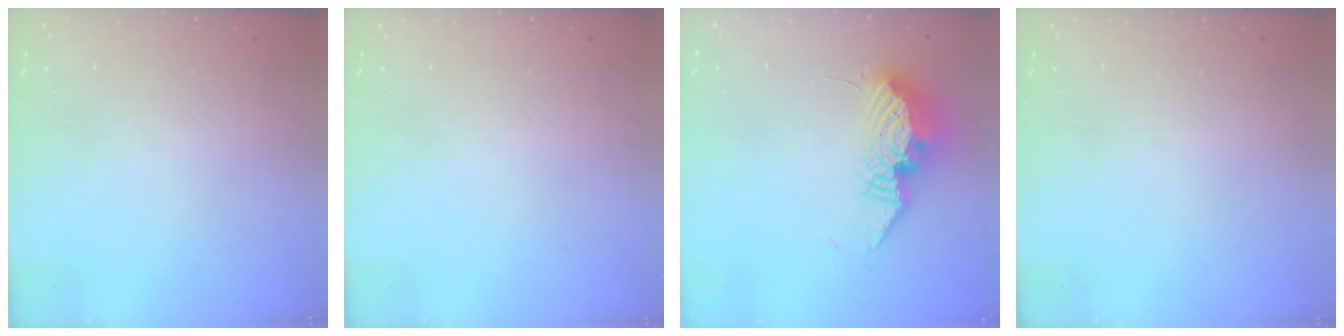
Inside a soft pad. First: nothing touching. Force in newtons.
{"total": 0.0}
{"total": 13.1, "press": 13.1, "slide": 1.0}
{"total": 0.0}